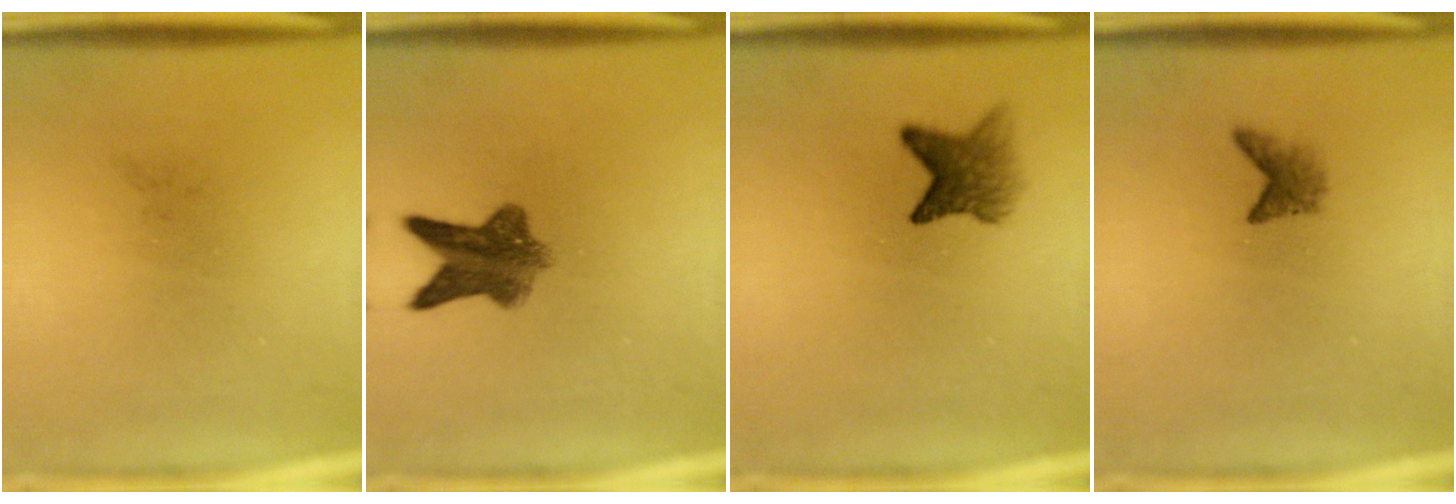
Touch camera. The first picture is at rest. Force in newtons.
{"total": 7.1}
{"total": 4.4}
{"total": 1.8}